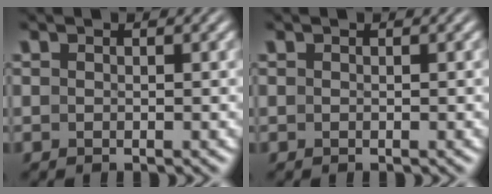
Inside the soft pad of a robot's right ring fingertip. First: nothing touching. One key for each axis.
{"total": 0.0}